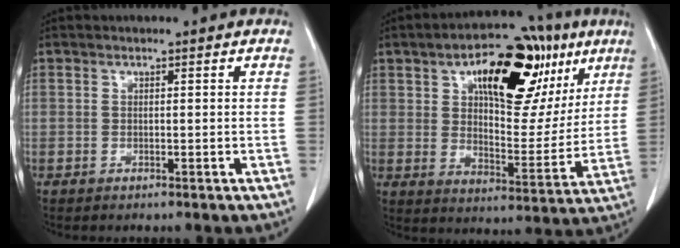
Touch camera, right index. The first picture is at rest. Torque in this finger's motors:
{"motor_torque": [0.67, 0.38, 0.38, 0.18]}